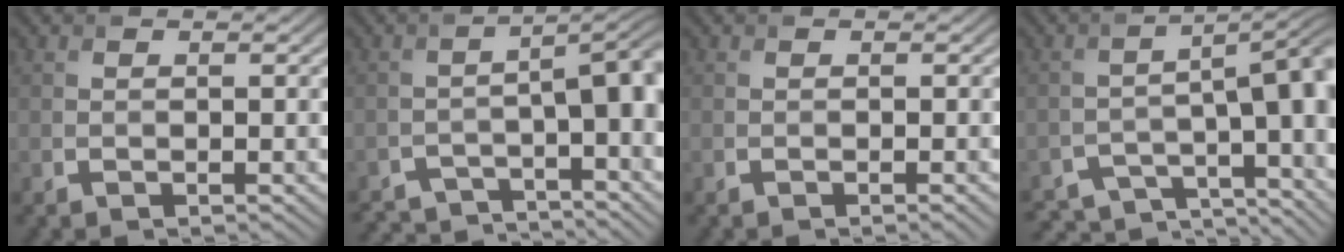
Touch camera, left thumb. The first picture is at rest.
{"total": 7.9, "force": [-5.3, 1.9, 5.5], "torque": [-0.074, -0.006, -0.079]}
{"total": 0.7, "force": [-0.2, 0.2, 0.6], "torque": [-0.006, 0.002, -0.007]}
{"total": 10.3, "force": [-7.2, 3.0, 6.7], "torque": [-0.098, -0.013, -0.098]}